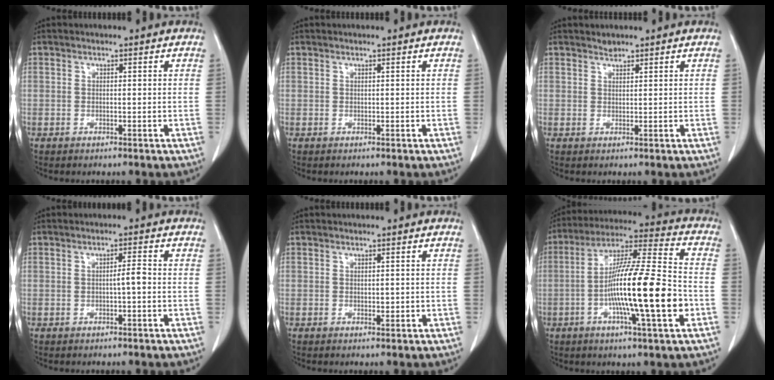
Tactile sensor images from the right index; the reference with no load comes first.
{"total": 0.0}
{"total": 0.9, "force": [0.8, 0.3, 0.0], "torque": [-0.002, -0.002, 0.014]}
{"total": 2.1, "force": [-0.2, 0.1, 2.1], "torque": [-0.031, 0.003, -0.005]}
{"total": 0.9, "force": [0.0, 0.5, 0.7], "torque": [-0.009, -0.002, 0.001]}
{"total": 18.4, "force": [-4.2, 0.9, 17.8], "torque": [-0.308, -0.004, -0.078]}